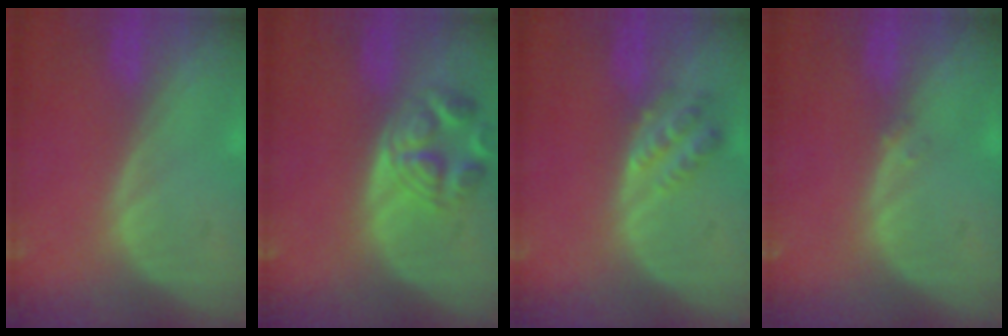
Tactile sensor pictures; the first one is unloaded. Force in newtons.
{"total": 6.2, "press": 6.1, "slide": 0.7}
{"total": 4.6, "press": 4.0, "slide": 2.3}
{"total": 0.8, "press": 0.7, "slide": 0.4}